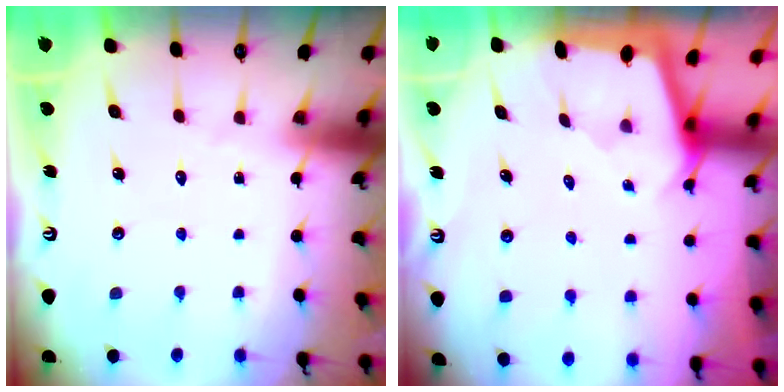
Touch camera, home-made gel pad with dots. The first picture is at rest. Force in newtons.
{"total": 1.9, "press": 1.9, "slide": 0.1}